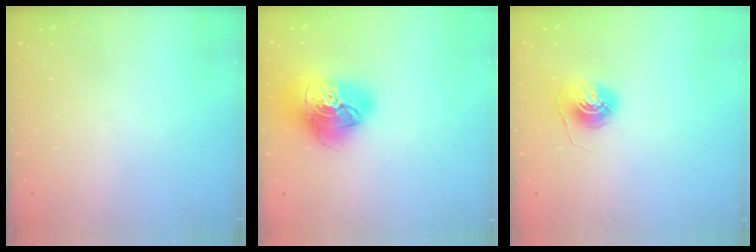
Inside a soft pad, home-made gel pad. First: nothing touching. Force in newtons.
{"total": 21.8, "press": 21.6, "slide": 2.6}
{"total": 6.4, "press": 6.4, "slide": 0.6}